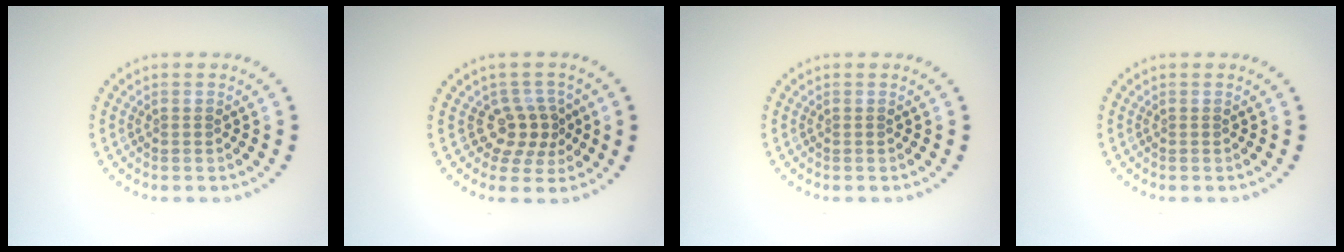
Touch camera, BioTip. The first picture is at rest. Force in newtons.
{"total": 2.9, "press": 2.3, "slide": 1.7}
{"total": 0.0}
{"total": 0.0}